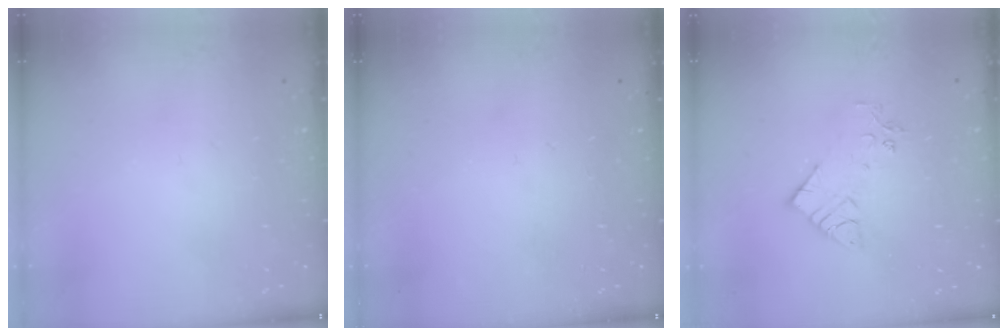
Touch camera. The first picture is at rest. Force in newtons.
{"total": 0.0}
{"total": 8.8, "press": 8.8, "slide": 0.7}